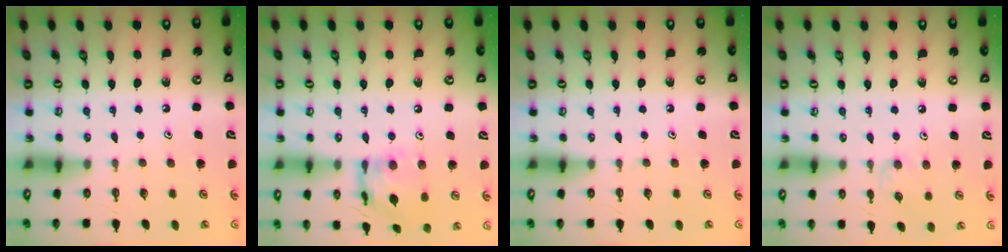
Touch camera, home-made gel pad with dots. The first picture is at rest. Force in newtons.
{"total": 11.8, "press": 11.8, "slide": 0.6}
{"total": 0.0}
{"total": 4.1, "press": 4.1, "slide": 0.5}